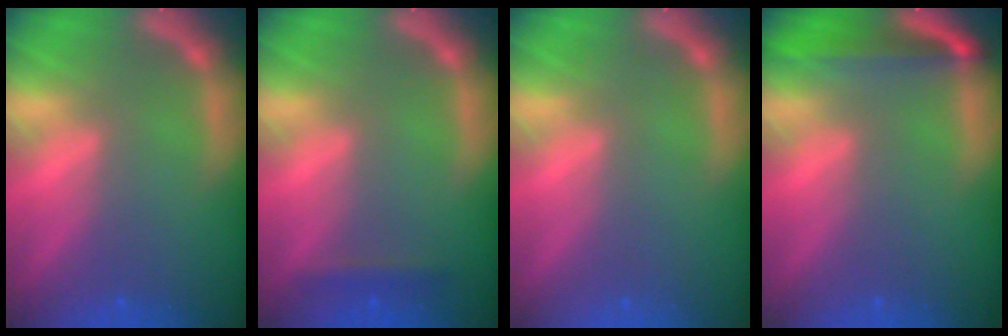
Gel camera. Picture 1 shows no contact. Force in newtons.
{"total": 1.4}
{"total": 0.0}
{"total": 4.4}